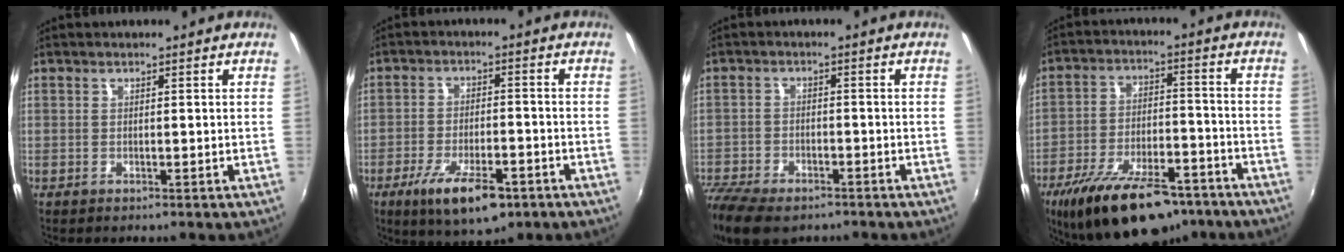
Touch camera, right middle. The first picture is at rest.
{"total": 11.0, "force": [-6.4, 3.7, 8.2], "torque": [-0.165, -0.023, -0.103]}
{"total": 13.6, "force": [-9.9, 6.2, 6.9], "torque": [-0.187, -0.043, -0.176]}
{"total": 20.9, "force": [-15.4, 8.1, 11.5], "torque": [-0.217, -0.018, -0.231]}